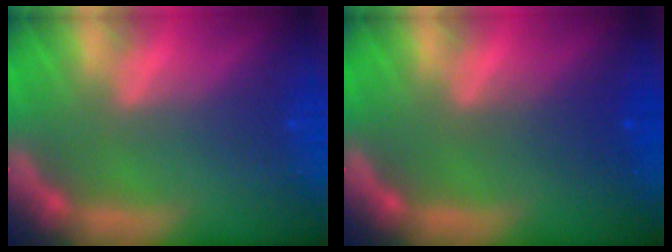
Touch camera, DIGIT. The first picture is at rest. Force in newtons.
{"total": 2.0}